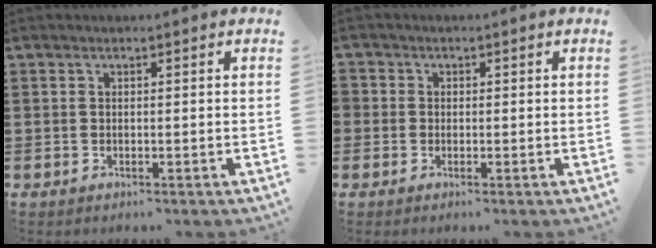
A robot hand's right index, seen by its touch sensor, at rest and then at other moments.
{"total": 1.2, "force": [-0.2, 1.2, 0.1], "torque": [-0.005, 0.005, -0.005]}